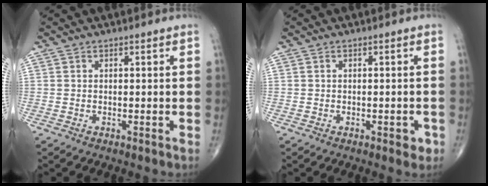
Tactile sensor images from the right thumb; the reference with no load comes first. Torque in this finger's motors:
{"motor_torque": [0.10, 0.32, 0.09, -0.16, 0.11]}